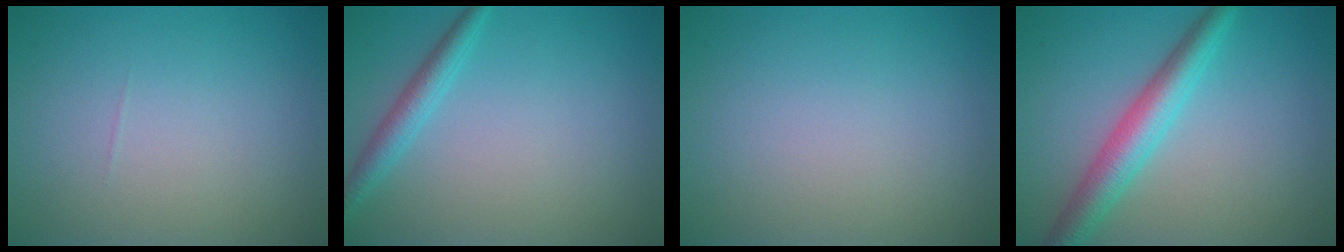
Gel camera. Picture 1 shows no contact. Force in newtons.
{"total": 2.2, "press": 2.2, "slide": 0.1}
{"total": 0.0}
{"total": 4.4, "press": 4.4, "slide": 0.1}